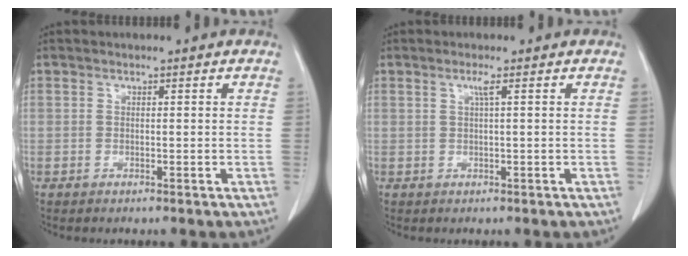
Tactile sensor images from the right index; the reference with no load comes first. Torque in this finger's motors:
{"motor_torque": [0.24, 0.03, 0.10, 0.01]}